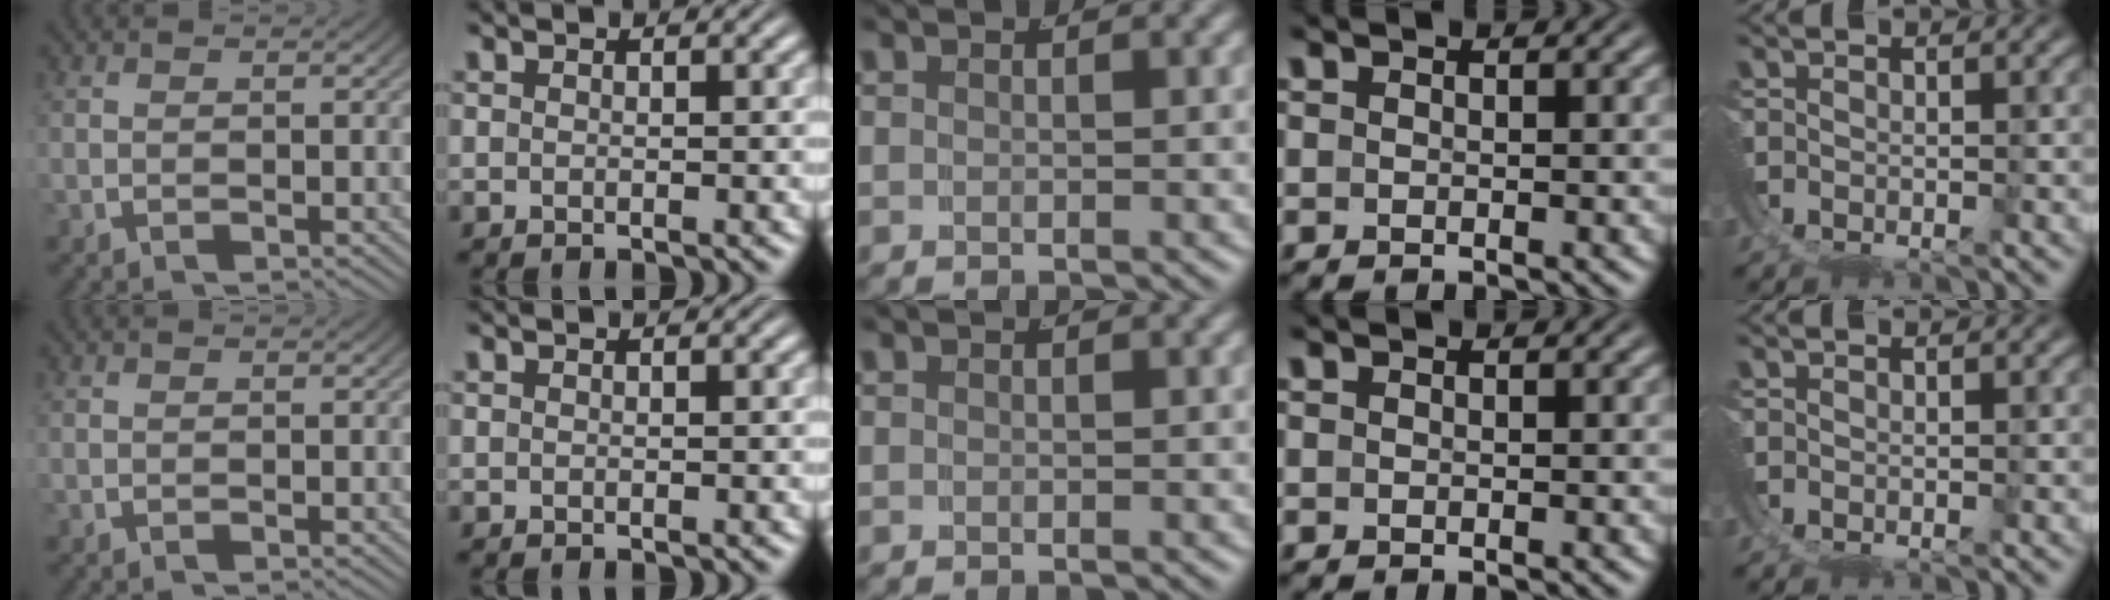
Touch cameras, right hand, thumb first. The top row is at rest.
{}